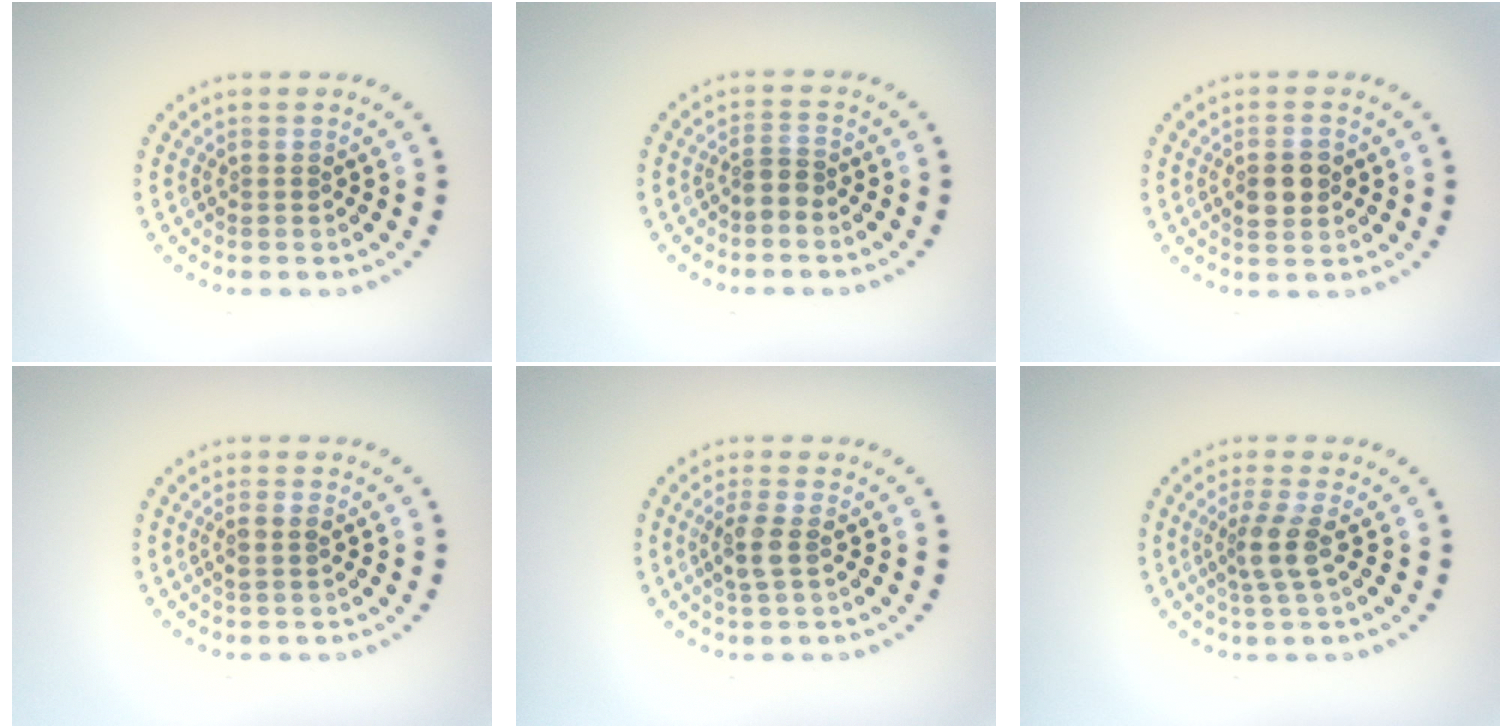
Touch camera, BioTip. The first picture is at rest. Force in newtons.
{"total": 1.5, "press": 0.9, "slide": 1.1}
{"total": 2.8, "press": 2.8, "slide": 0.2}
{"total": 1.1, "press": 1.1, "slide": 0.4}
{"total": 2.1, "press": 1.9, "slide": 0.8}
{"total": 2.6, "press": 2.0, "slide": 1.6}